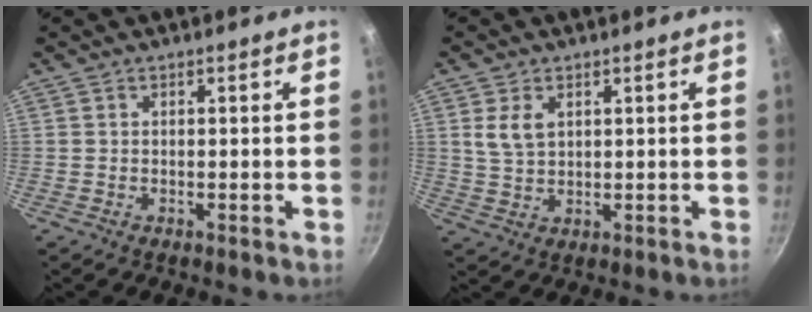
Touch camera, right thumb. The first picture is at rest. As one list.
[{"total": 4.8, "force": [1.8, 3.0, 3.3], "torque": [-0.059, -0.006, 0.037]}]